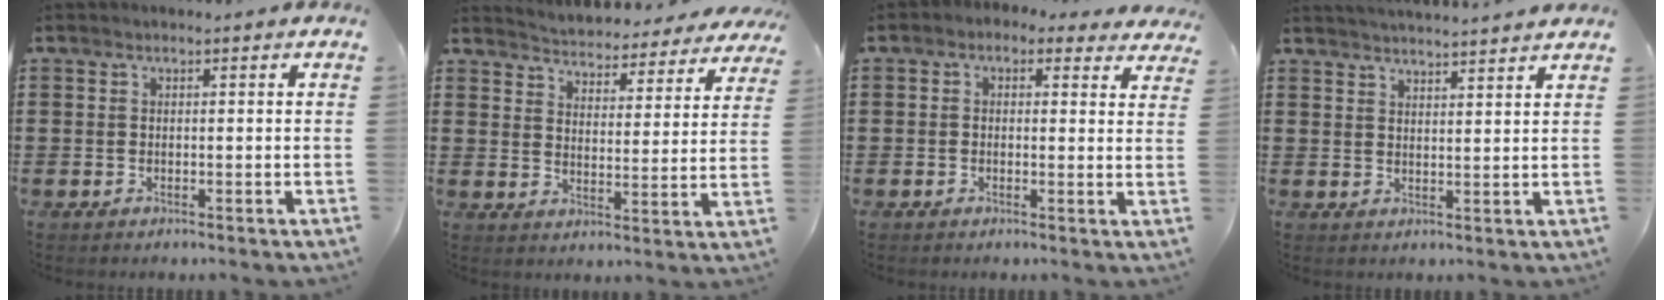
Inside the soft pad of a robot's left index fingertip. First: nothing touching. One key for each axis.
{"total": 4.1, "fx": 4.1, "fy": -0.3, "fz": -0.3, "tx": -0.020, "ty": -0.039, "tz": 0.065}
{"total": 1.6, "fx": 0.7, "fy": 1.2, "fz": 0.9, "tx": -0.024, "ty": 0.007, "tz": 0.010}
{"total": 3.1, "fx": 3.1, "fy": -0.7, "fz": 0.0, "tx": -0.009, "ty": -0.015, "tz": 0.056}